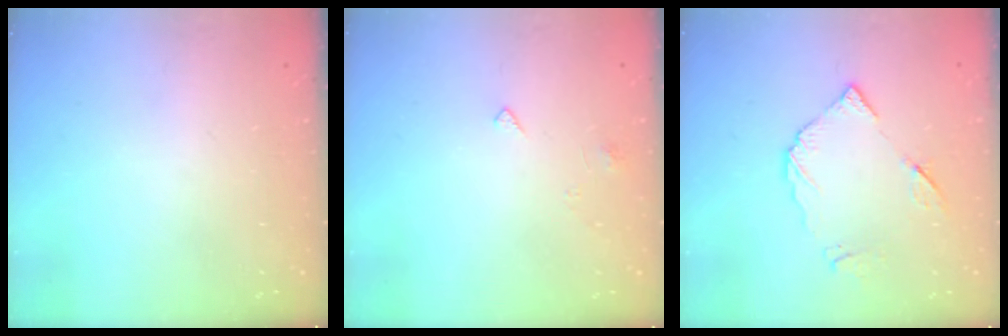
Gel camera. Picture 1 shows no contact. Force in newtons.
{"total": 2.8, "press": 2.8, "slide": 0.4}
{"total": 7.8, "press": 7.7, "slide": 0.5}